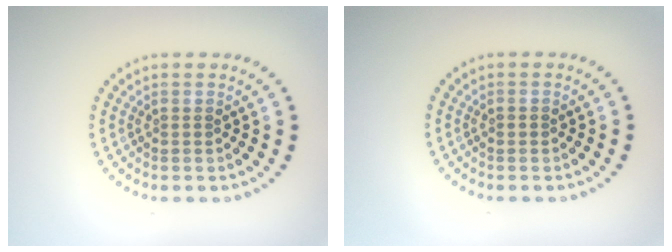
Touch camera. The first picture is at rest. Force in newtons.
{"total": 0.7, "press": 0.7, "slide": 0.1}